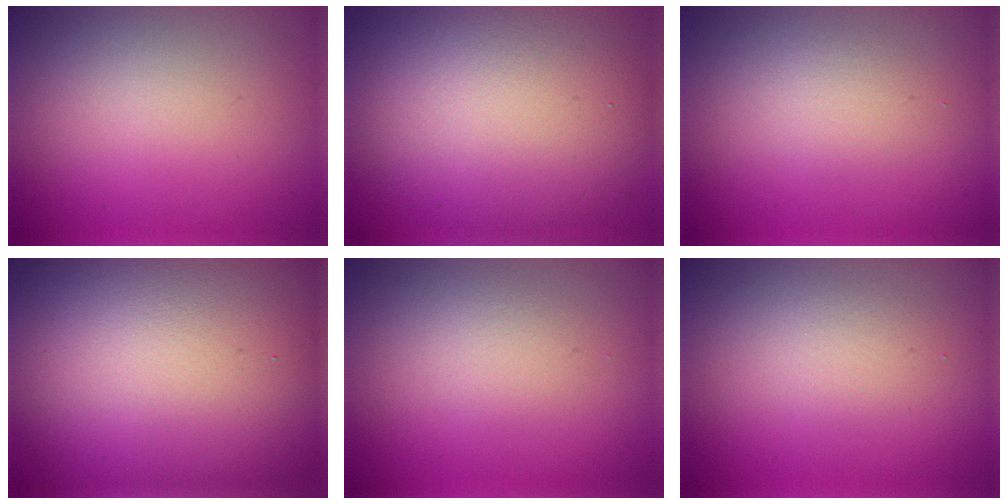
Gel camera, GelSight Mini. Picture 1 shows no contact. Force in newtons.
{"total": 13.4, "press": 13.4, "slide": 0.4}
{"total": 1.3, "press": 1.3, "slide": 0.1}
{"total": 20.5, "press": 20.4, "slide": 1.1}
{"total": 1.3, "press": 1.3, "slide": 0.1}
{"total": 1.4, "press": 1.4, "slide": 0.1}